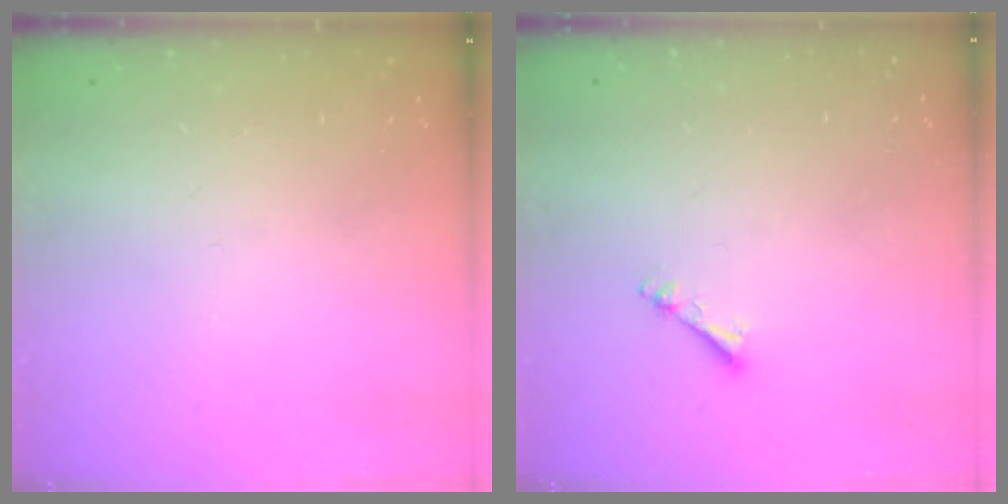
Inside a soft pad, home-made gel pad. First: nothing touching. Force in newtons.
{"total": 2.5, "press": 2.5, "slide": 0.3}